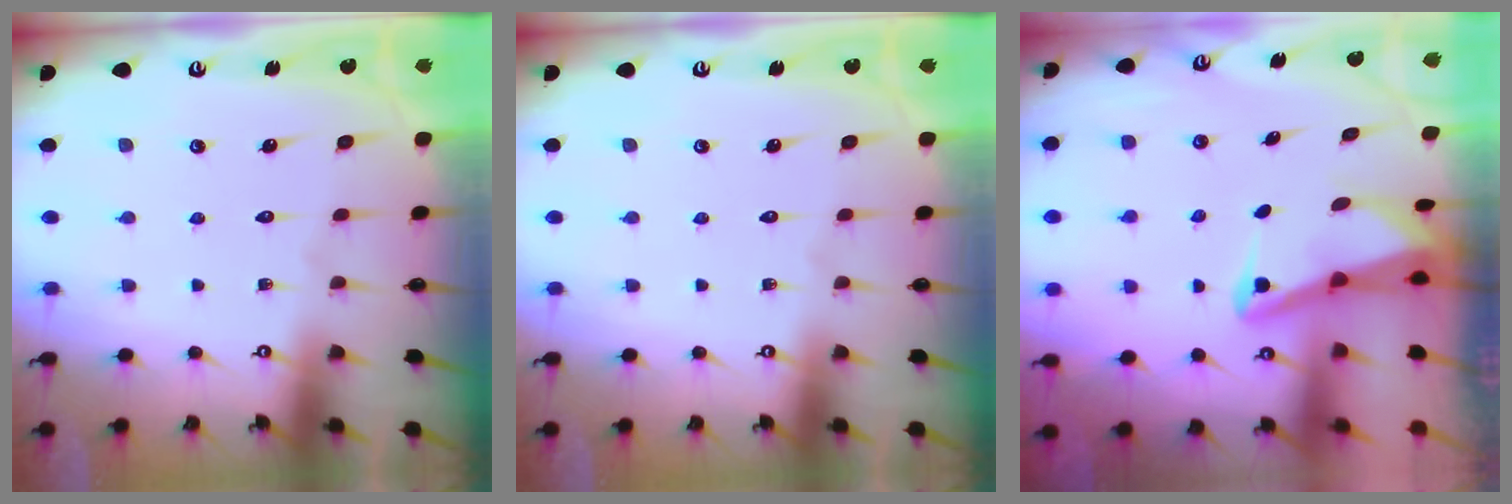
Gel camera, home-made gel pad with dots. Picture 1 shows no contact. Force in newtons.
{"total": 0.0}
{"total": 3.0, "press": 3.0, "slide": 0.7}